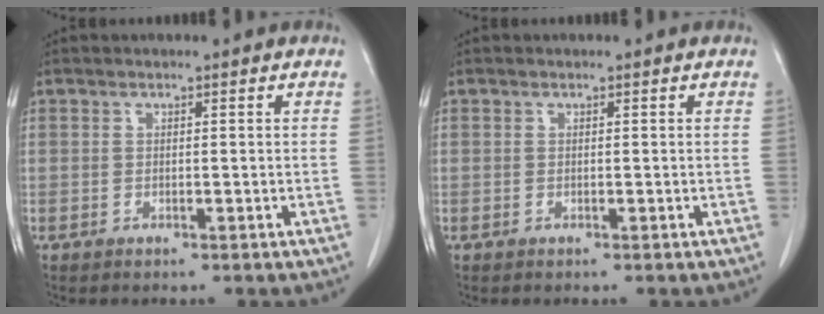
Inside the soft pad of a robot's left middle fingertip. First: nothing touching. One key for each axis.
{"total": 0.0}